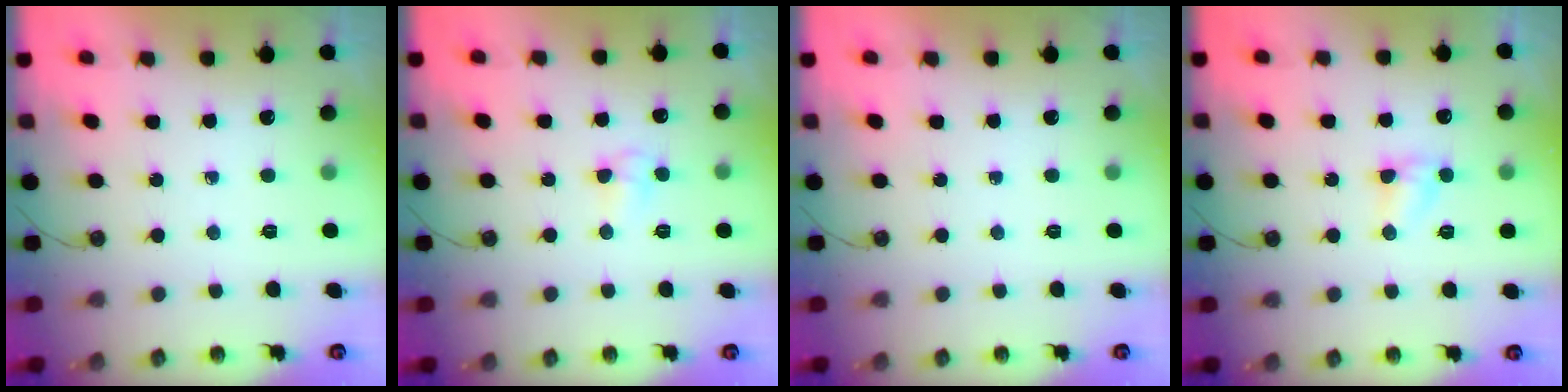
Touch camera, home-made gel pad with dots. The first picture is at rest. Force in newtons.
{"total": 4.4, "press": 4.4, "slide": 0.5}
{"total": 0.0}
{"total": 4.3, "press": 4.2, "slide": 0.6}